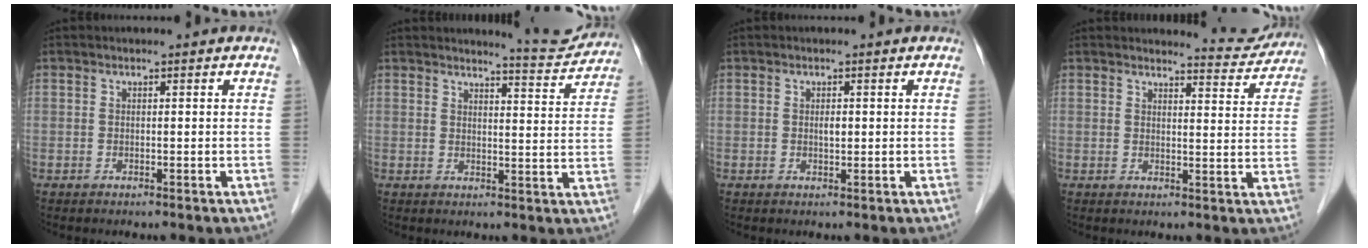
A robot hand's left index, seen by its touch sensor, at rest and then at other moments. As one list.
[{"total": 6.0, "force": [6.0, -0.2, 0.4], "torque": [-0.017, -0.024, 0.071]}, {"total": 1.0, "force": [0.2, 0.4, 0.9], "torque": [-0.016, -0.002, 0.004]}, {"total": 5.5, "force": [5.5, 0.4, -0.3], "torque": [0.001, -0.024, 0.056]}]